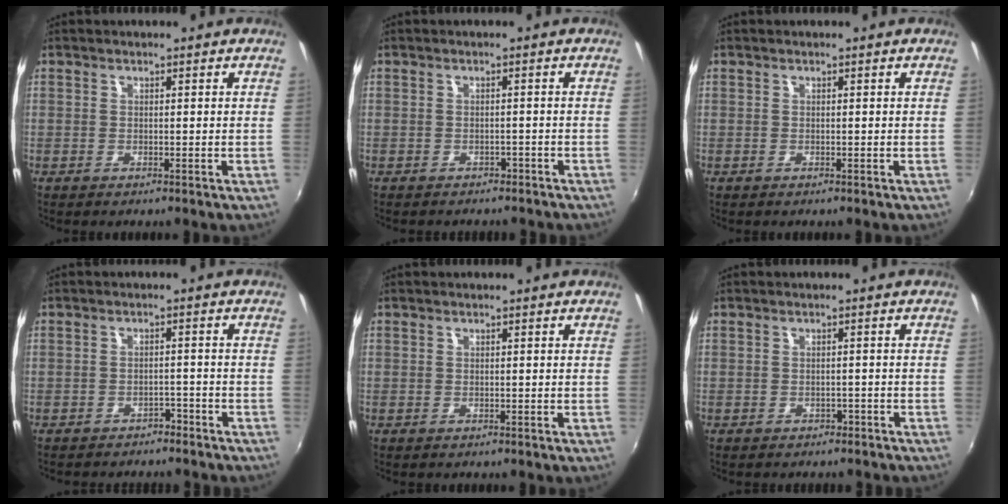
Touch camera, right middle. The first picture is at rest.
{"total": 3.7, "force": [-3.1, 1.7, 0.9], "torque": [-0.015, -0.006, -0.036]}
{"total": 0.0}
{"total": 5.1, "force": [-4.5, 2.2, 1.1], "torque": [-0.031, 0.001, -0.055]}
{"total": 0.0}
{"total": 3.2, "force": [-2.5, 1.7, 0.7], "torque": [-0.012, -0.003, -0.028]}